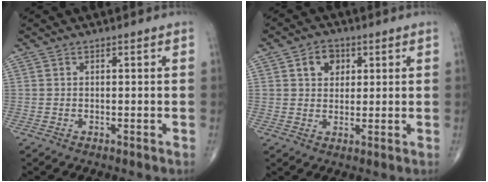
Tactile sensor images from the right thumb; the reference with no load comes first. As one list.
[{"total": 5.0, "force": [1.9, 3.9, 2.5], "torque": [-0.014, -0.003, 0.028]}]